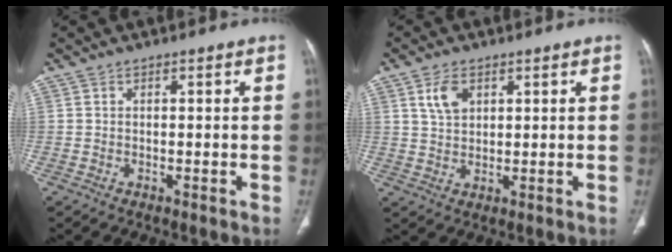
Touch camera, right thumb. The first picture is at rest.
{"total": 5.0, "force": [2.2, 3.1, 3.2], "torque": [-0.051, -0.008, 0.047]}